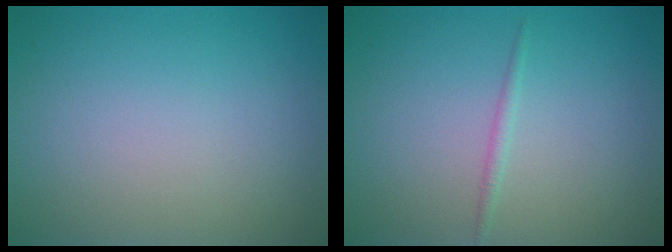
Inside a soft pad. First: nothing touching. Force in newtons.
{"total": 0.8, "press": 0.8, "slide": 0.0}